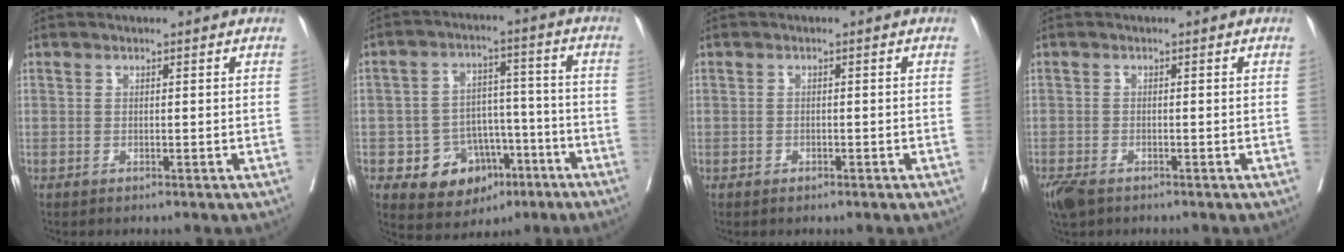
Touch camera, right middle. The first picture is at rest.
{"total": 10.2, "force": [-4.8, 7.9, 4.3], "torque": [-0.055, 0.031, -0.065]}
{"total": 0.9, "force": [-0.5, 0.6, 0.5], "torque": [-0.009, 0.001, -0.007]}
{"total": 4.5, "force": [-3.2, 2.1, 2.2], "torque": [-0.045, -0.009, -0.057]}